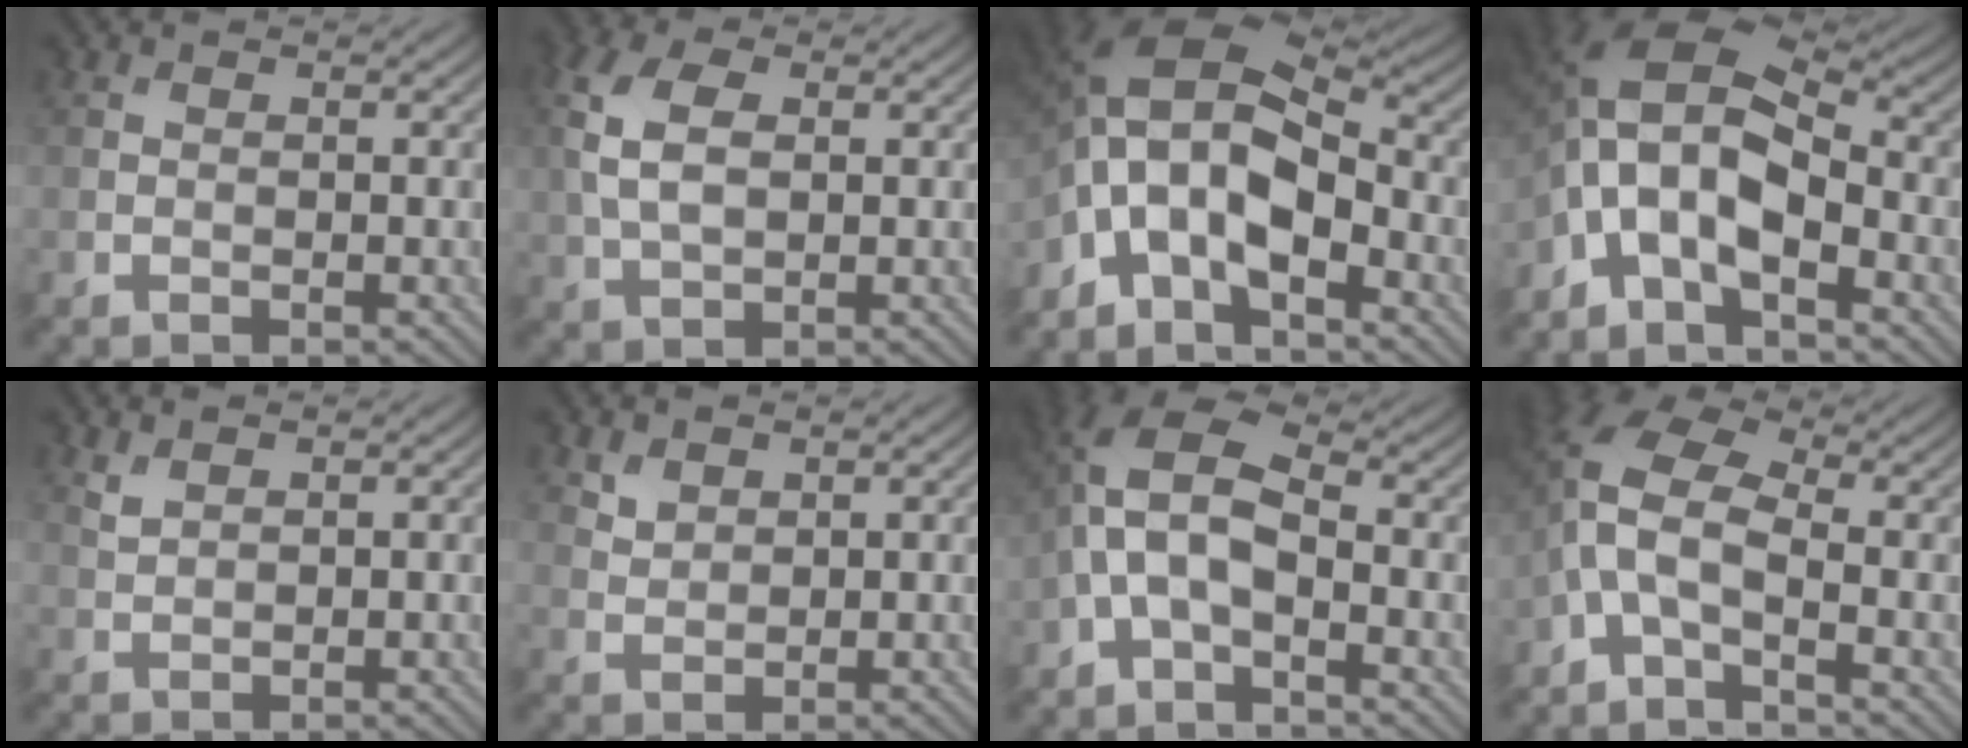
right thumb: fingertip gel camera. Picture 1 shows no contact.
{"total": 6.3, "force": [1.0, 3.8, 4.9], "torque": [-0.129, 0.010, 0.015]}
{"total": 11.6, "force": [-3.8, 6.2, 9.1], "torque": [-0.185, 0.000, -0.087]}
{"total": 10.7, "force": [-3.4, 5.3, 8.6], "torque": [-0.177, 0.004, -0.084]}
{"total": 1.3, "force": [1.1, 0.4, 0.6], "torque": [-0.023, -0.001, 0.027]}
{"total": 2.0, "force": [1.5, 1.2, 0.7], "torque": [-0.021, -0.003, 0.034]}
{"total": 7.9, "force": [-1.4, 4.1, 6.7], "torque": [-0.151, 0.016, -0.041]}
{"total": 7.6, "force": [-2.0, 3.2, 6.7], "torque": [-0.153, 0.012, -0.066]}